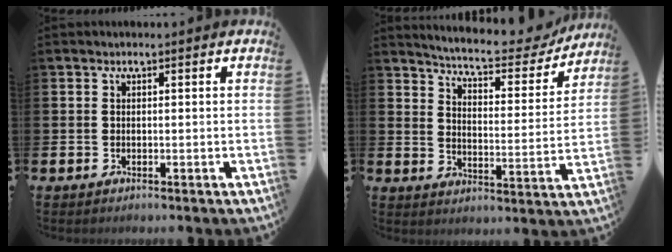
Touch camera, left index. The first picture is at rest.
{"total": 6.8, "force": [6.4, 0.9, 2.0], "torque": [-0.059, -0.051, 0.104]}